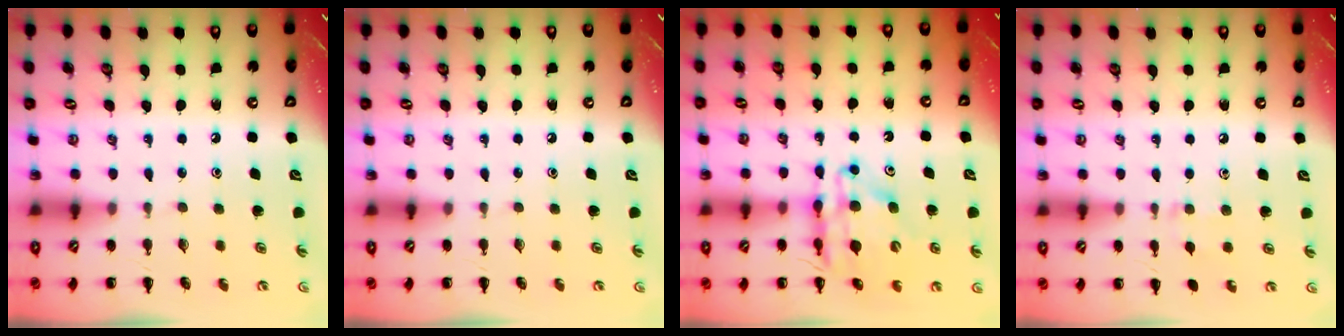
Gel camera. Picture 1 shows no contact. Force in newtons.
{"total": 0.0}
{"total": 13.0, "press": 12.5, "slide": 3.7}
{"total": 5.6, "press": 5.3, "slide": 1.9}